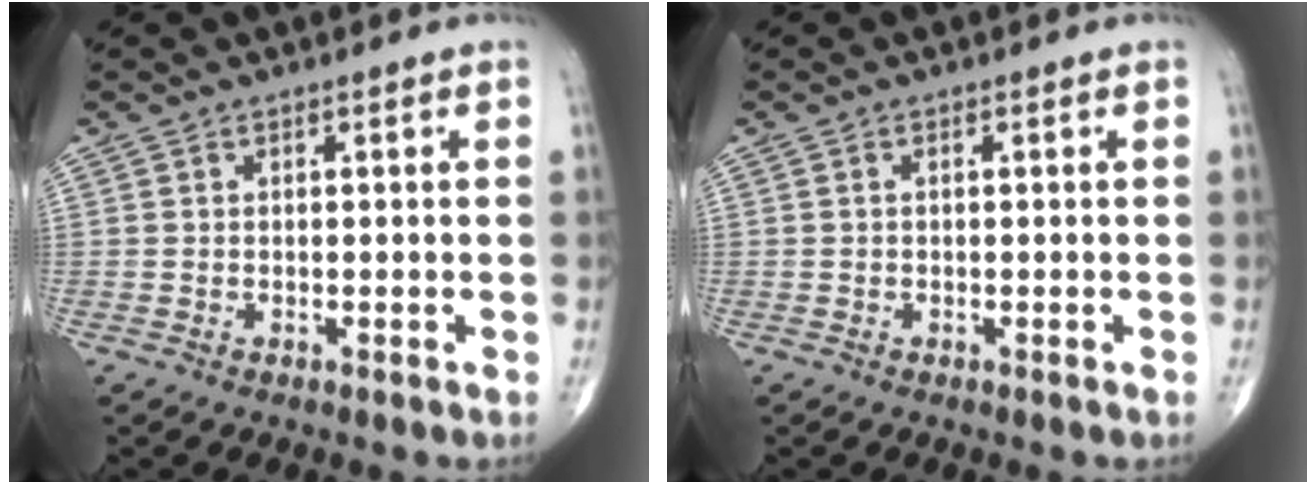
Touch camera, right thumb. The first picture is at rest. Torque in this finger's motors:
{"motor_torque": [-0.26, 0.00, -0.06, -0.06, 0.01]}